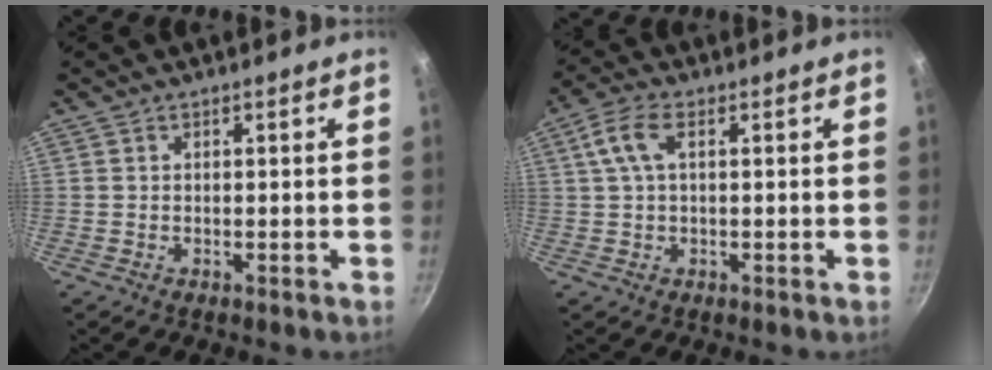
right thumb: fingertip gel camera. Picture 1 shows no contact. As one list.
[{"total": 5.4, "force": [1.3, 2.8, 4.5], "torque": [-0.093, 0.018, 0.025]}]